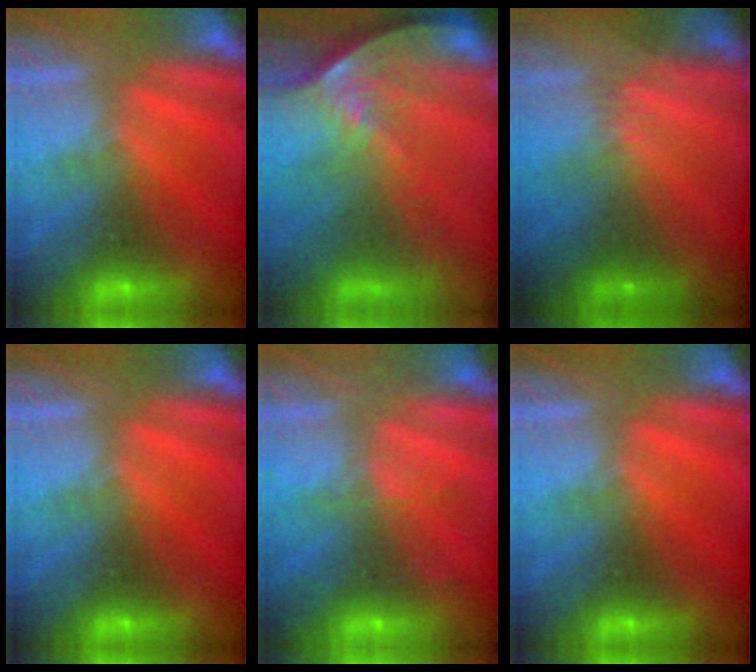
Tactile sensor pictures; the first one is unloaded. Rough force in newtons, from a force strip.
{"total": 10.4}
{"total": 2.3}
{"total": 0.0}
{"total": 2.3}
{"total": 0.0}